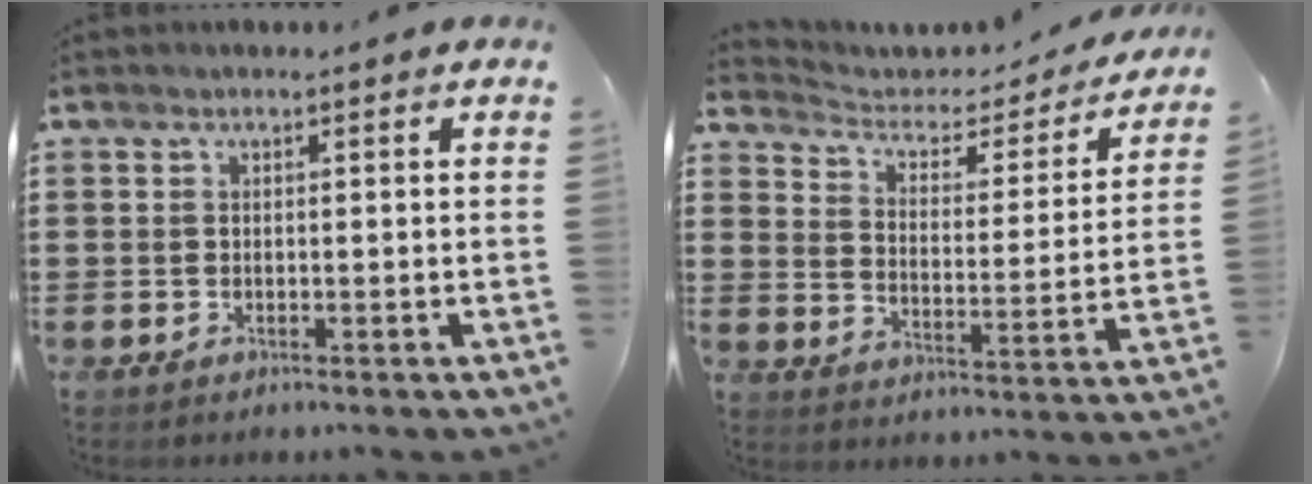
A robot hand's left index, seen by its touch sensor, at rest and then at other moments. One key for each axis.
{"total": 3.0, "fx": 2.4, "fy": 1.5, "fz": 1.0, "tx": -0.038, "ty": -0.021, "tz": 0.033}